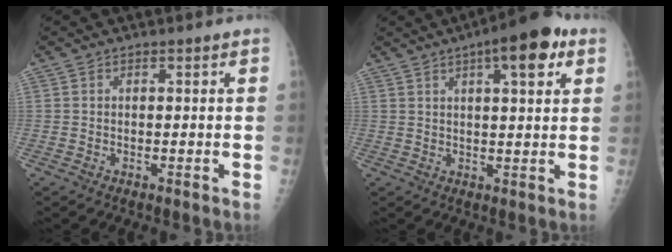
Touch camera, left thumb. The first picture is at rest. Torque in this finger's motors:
{"motor_torque": [0.95, 0.70, 0.56, -0.32, 0.10]}